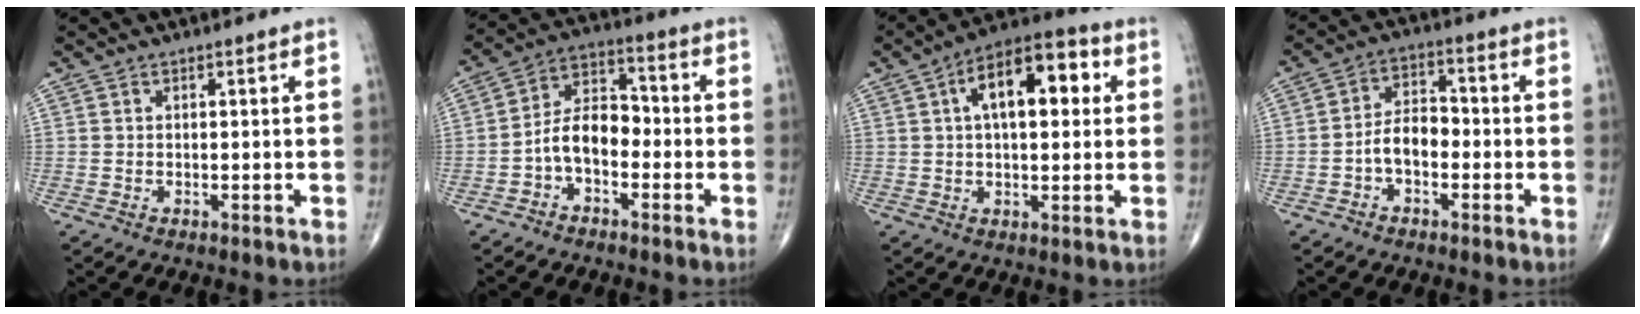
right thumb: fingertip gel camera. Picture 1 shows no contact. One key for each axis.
{"total": 8.8, "fx": -2.5, "fy": 5.4, "fz": 6.5, "tx": -0.097, "ty": 0.042, "tz": -0.057}
{"total": 14.3, "fx": 3.6, "fy": 7.0, "fz": 12.0, "tx": -0.167, "ty": 0.025, "tz": 0.049}
{"total": 7.1, "fx": -2.0, "fy": 4.0, "fz": 5.5, "tx": -0.088, "ty": 0.034, "tz": -0.044}